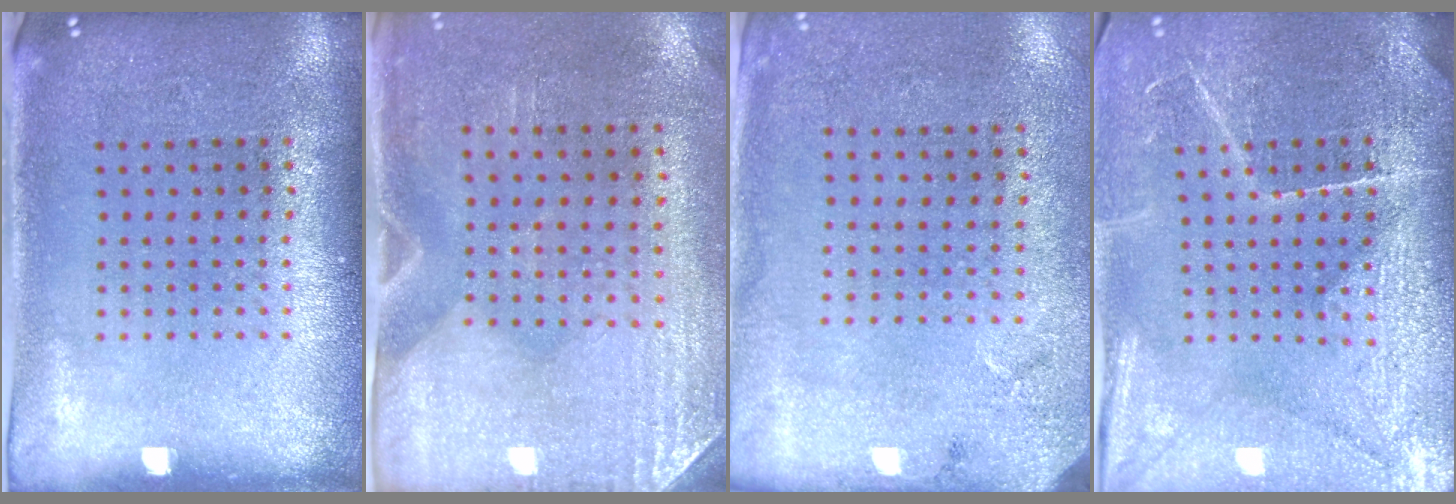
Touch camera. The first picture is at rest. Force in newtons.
{"total": 2.9, "press": 2.5, "slide": 1.5}
{"total": 2.7, "press": 2.1, "slide": 1.7}
{"total": 3.9, "press": 3.8, "slide": 1.1}